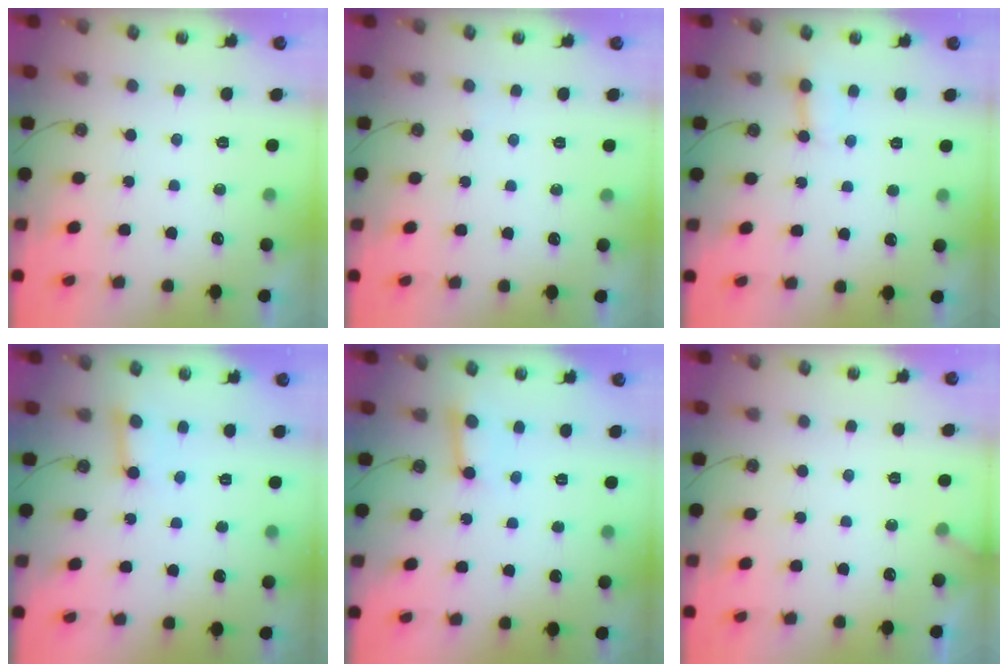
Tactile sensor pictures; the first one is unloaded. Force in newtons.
{"total": 5.5, "press": 5.5, "slide": 0.4}
{"total": 2.8, "press": 2.7, "slide": 0.5}
{"total": 3.7, "press": 3.7, "slide": 0.3}
{"total": 6.0, "press": 6.0, "slide": 0.6}
{"total": 4.1, "press": 4.1, "slide": 0.3}